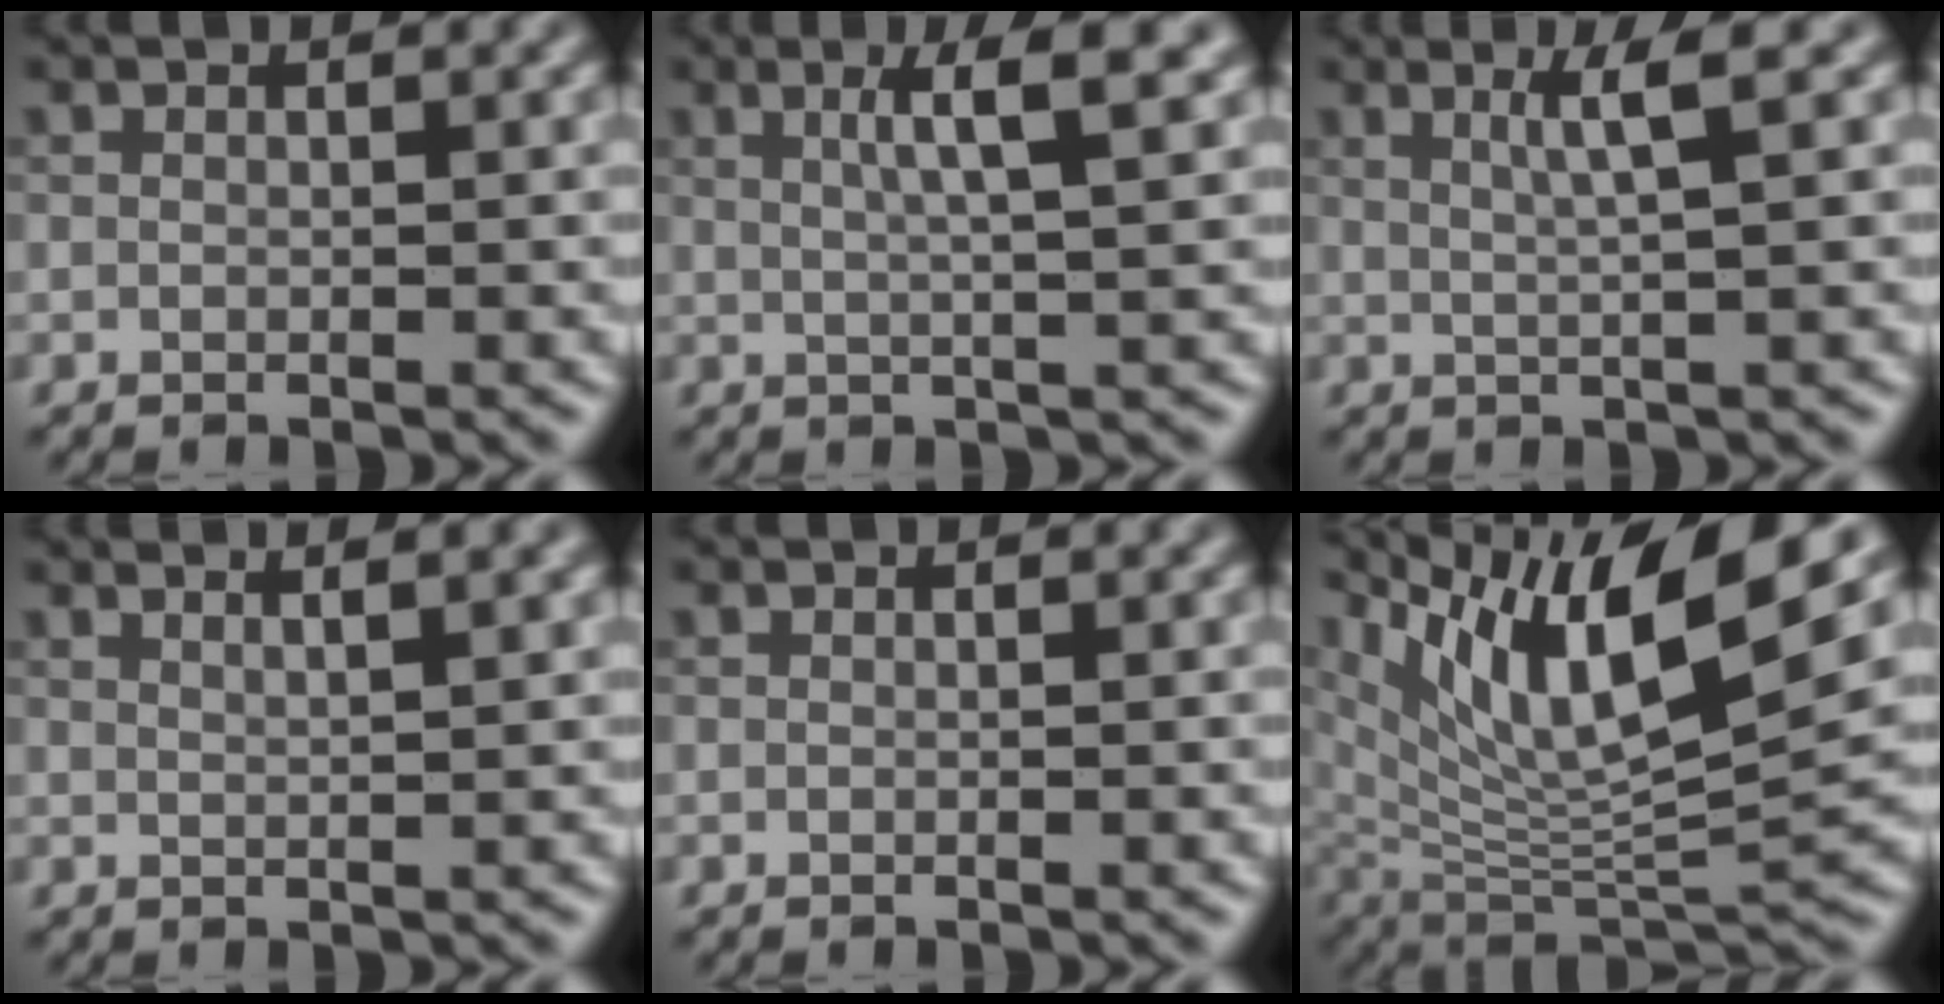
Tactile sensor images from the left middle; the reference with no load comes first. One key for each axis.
{"total": 4.3, "fx": 1.7, "fy": 0.6, "fz": 3.9, "tx": -0.052, "ty": 0.007, "tz": 0.025}
{"total": 2.9, "fx": 1.2, "fy": 0.3, "fz": 2.6, "tx": -0.041, "ty": 0.004, "tz": 0.018}
{"total": 3.8, "fx": 2.5, "fy": 1.3, "fz": 2.5, "tx": -0.003, "ty": 0.019, "tz": 0.004}
{"total": 0.0}
{"total": 12.9, "fx": 6.9, "fy": 3.8, "fz": 10.3, "tx": -0.189, "ty": 0.001, "tz": 0.135}